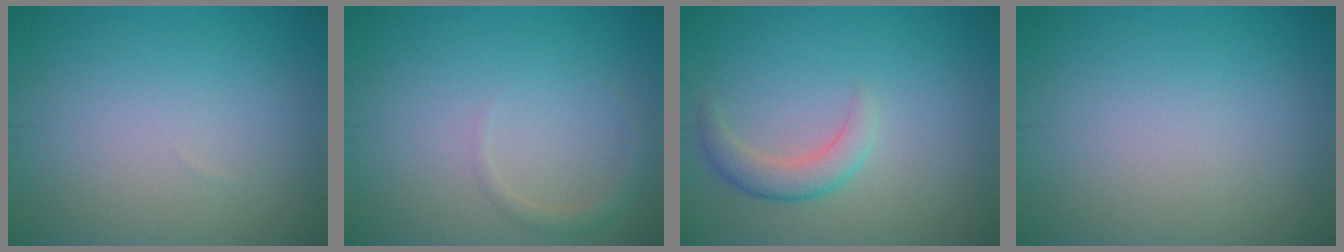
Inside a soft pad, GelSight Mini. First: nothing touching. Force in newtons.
{"total": 1.3, "press": 1.3, "slide": 0.1}
{"total": 2.5, "press": 2.5, "slide": 0.2}
{"total": 0.0}